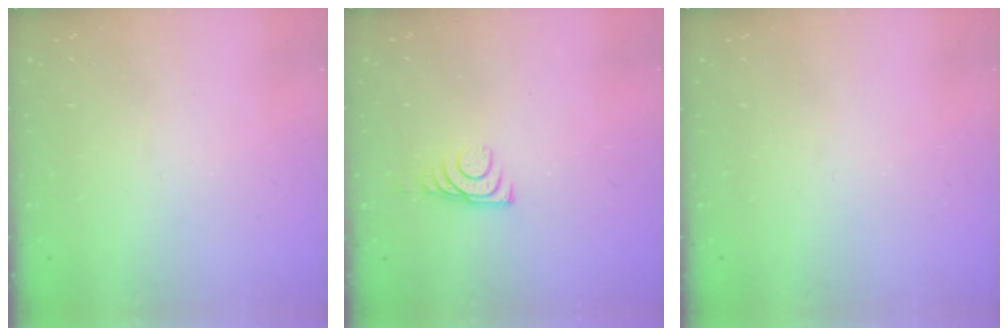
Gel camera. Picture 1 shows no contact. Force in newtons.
{"total": 6.9, "press": 6.8, "slide": 0.8}
{"total": 0.0}